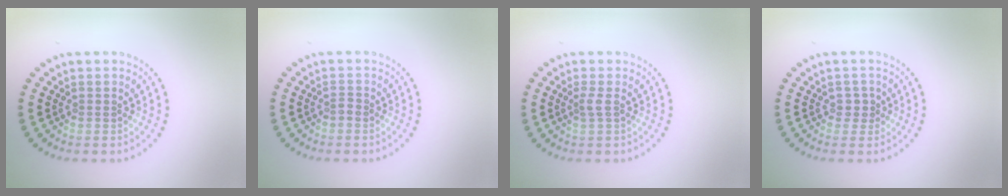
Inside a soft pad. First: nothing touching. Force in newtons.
{"total": 0.6, "press": 0.5, "slide": 0.3}
{"total": 0.9, "press": 0.6, "slide": 0.8}
{"total": 1.1, "press": 0.9, "slide": 0.6}